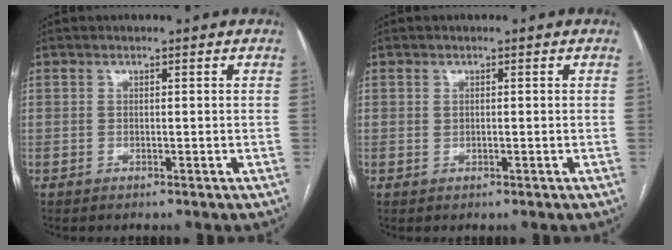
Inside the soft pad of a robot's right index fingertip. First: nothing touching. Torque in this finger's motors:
{"motor_torque": [0.33, 0.28, 0.13, 0.01]}